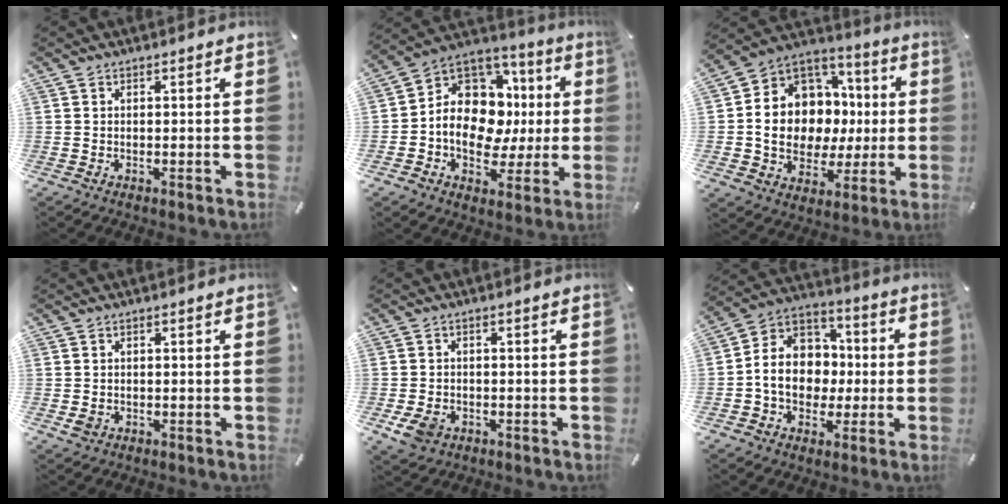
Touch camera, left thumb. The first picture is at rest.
{"total": 14.6, "force": [0.2, 11.9, 8.4], "torque": [-0.149, -0.018, 0.010]}
{"total": 13.8, "force": [-0.5, 12.0, 6.8], "torque": [-0.134, -0.022, 0.000]}
{"total": 1.7, "force": [-0.5, 1.4, 0.9], "torque": [-0.015, 0.003, -0.008]}
{"total": 5.1, "force": [-2.0, 3.9, 2.7], "torque": [-0.068, 0.004, -0.040]}
{"total": 12.5, "force": [-2.0, 11.0, 5.6], "torque": [-0.121, 0.008, -0.035]}